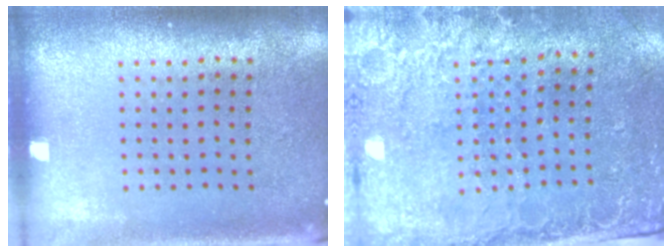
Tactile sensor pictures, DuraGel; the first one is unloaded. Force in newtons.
{"total": 2.6, "press": 2.4, "slide": 1.1}